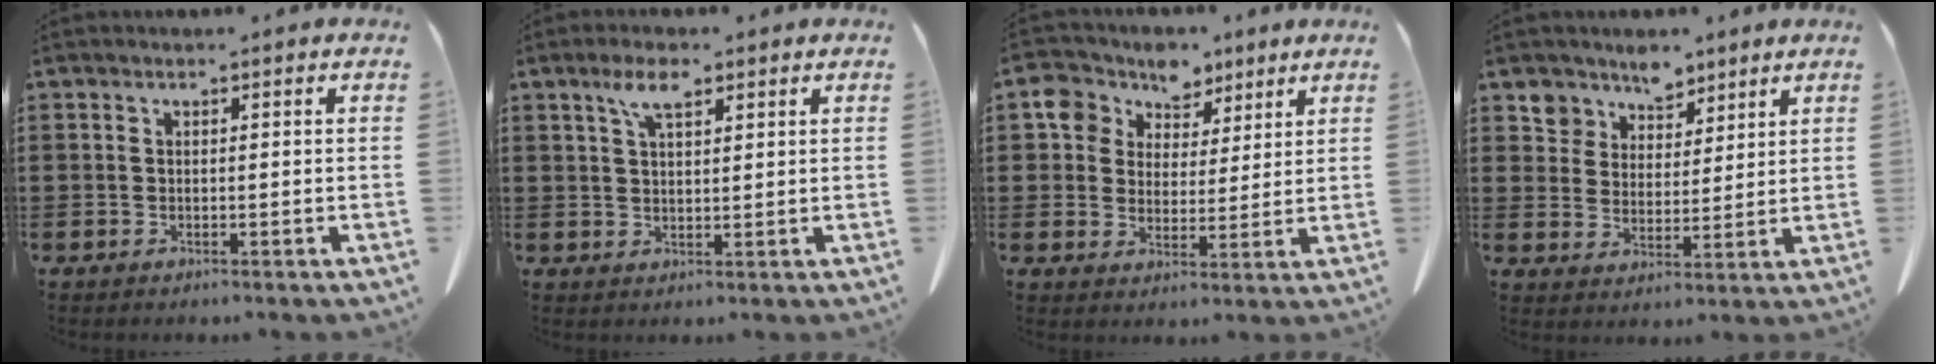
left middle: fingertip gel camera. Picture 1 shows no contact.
{"total": 4.5, "force": [2.6, 1.5, 3.4], "torque": [-0.075, 0.007, 0.045]}
{"total": 7.1, "force": [4.8, 5.0, 1.1], "torque": [-0.055, -0.013, 0.087]}
{"total": 5.8, "force": [4.8, 3.3, 0.0], "torque": [-0.024, -0.019, 0.089]}